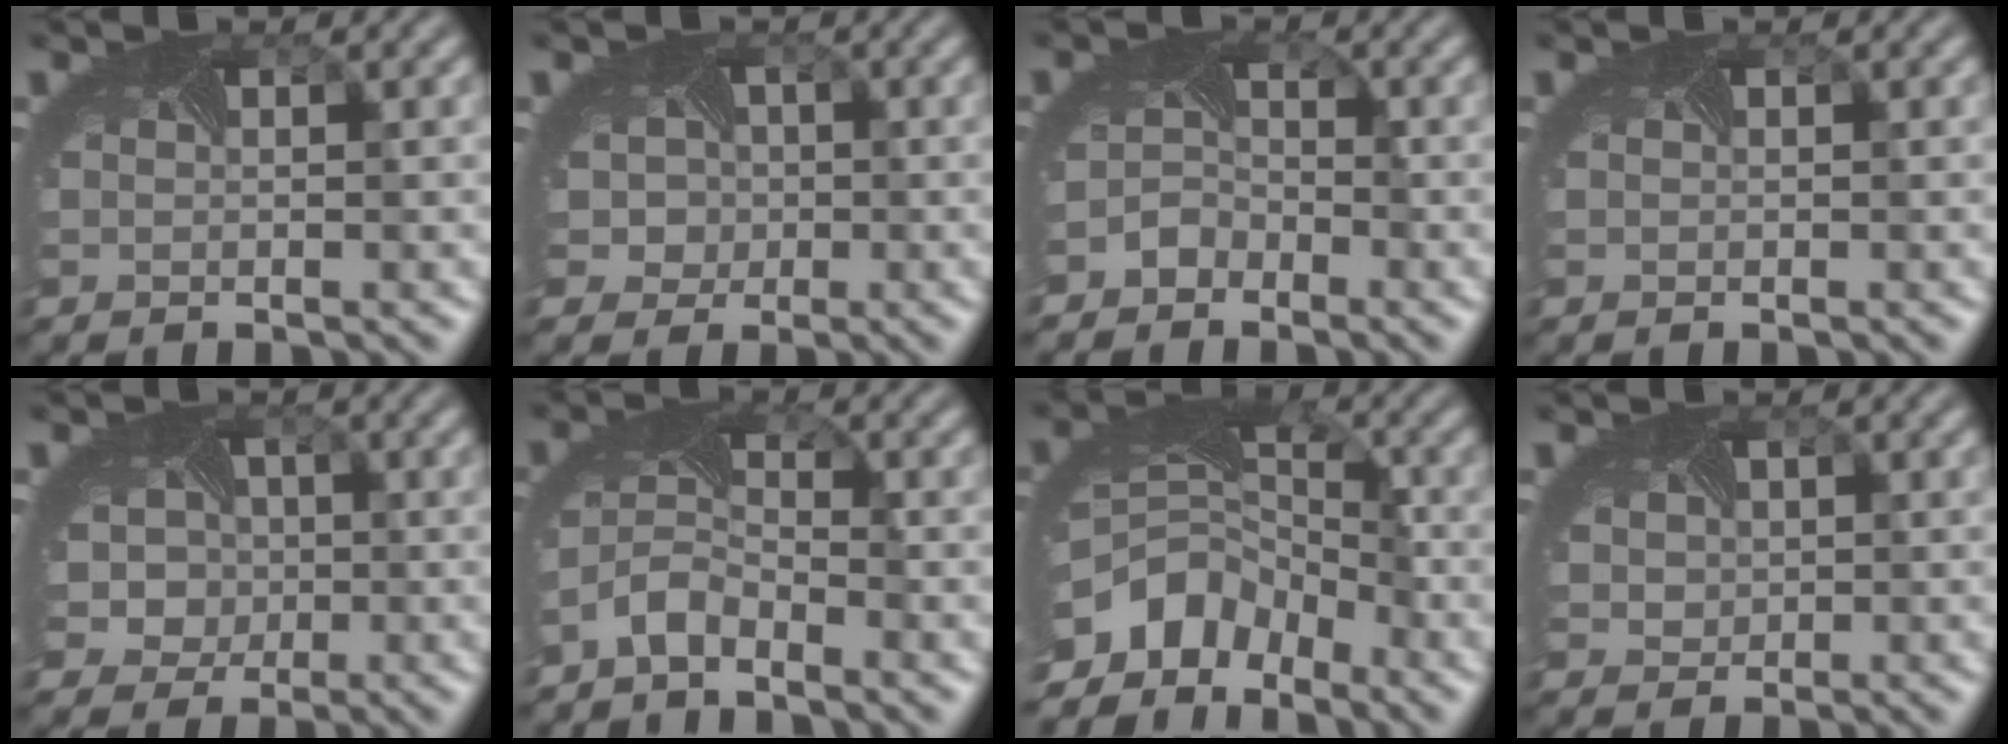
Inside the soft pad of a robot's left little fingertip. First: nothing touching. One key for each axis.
{"total": 4.5, "fx": 0.1, "fy": 4.0, "fz": 1.9, "tx": -0.020, "ty": 0.012, "tz": -0.022}
{"total": 2.1, "fx": -1.9, "fy": 1.1, "fz": -0.1, "tx": -0.002, "ty": 0.000, "tz": -0.040}
{"total": 0.0}
{"total": 6.3, "fx": -0.1, "fy": 5.6, "fz": 2.8, "tx": -0.039, "ty": 0.007, "tz": -0.030}
{"total": 2.8, "fx": -2.4, "fy": 1.0, "fz": 1.0, "tx": -0.036, "ty": -0.003, "tz": -0.055}
{"total": 7.6, "fx": -5.2, "fy": 4.8, "fz": 2.7, "tx": -0.056, "ty": -0.014, "tz": -0.097}
{"total": 2.3, "fx": 0.7, "fy": 2.0, "fz": 0.9, "tx": -0.028, "ty": 0.011, "tz": 0.008}